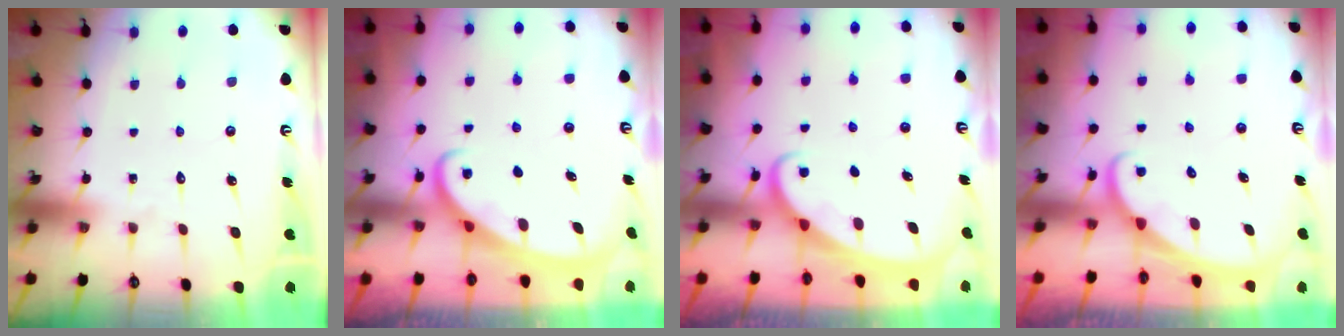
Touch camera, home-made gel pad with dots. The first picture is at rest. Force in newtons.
{"total": 2.6, "press": 2.5, "slide": 0.3}
{"total": 2.1, "press": 2.1, "slide": 0.0}
{"total": 2.1, "press": 2.1, "slide": 0.0}